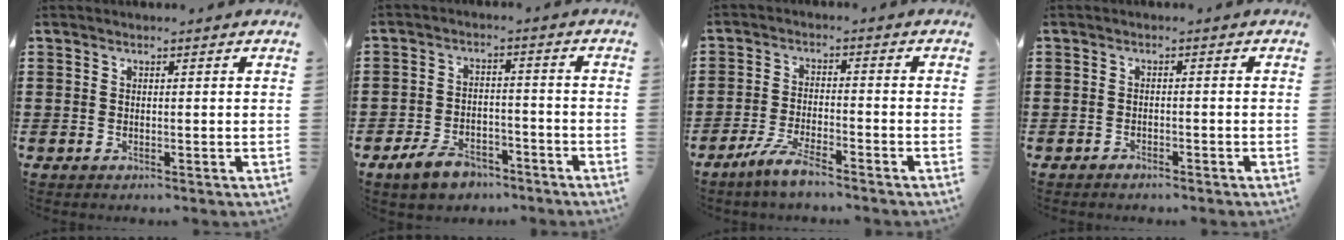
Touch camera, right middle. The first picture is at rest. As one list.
[{"total": 5.5, "force": [-4.5, 2.1, 2.2], "torque": [-0.051, 0.009, -0.088]}, {"total": 5.1, "force": [-4.1, 0.4, 3.0], "torque": [-0.078, -0.011, -0.082]}, {"total": 1.3, "force": [-1.3, 0.2, 0.1], "torque": [-0.008, 0.000, -0.026]}]